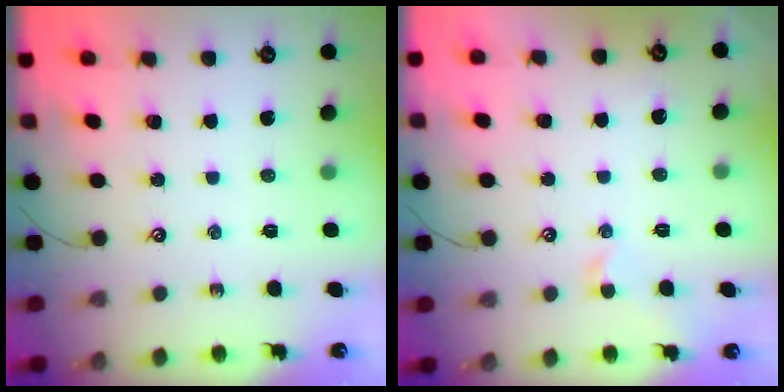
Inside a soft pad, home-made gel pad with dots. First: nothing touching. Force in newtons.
{"total": 0.0}